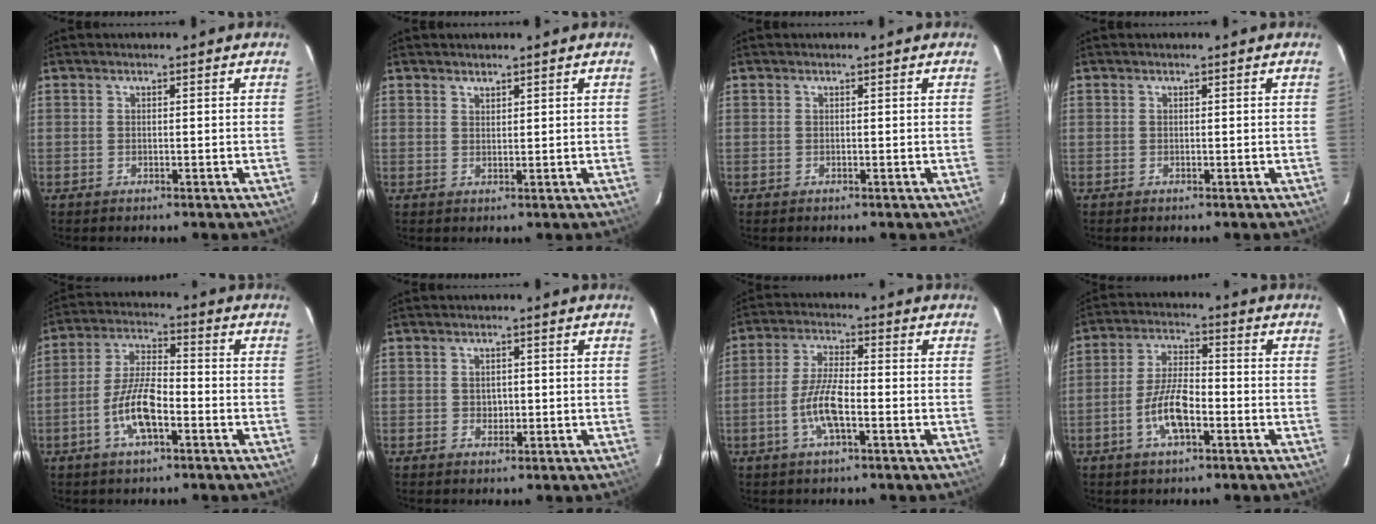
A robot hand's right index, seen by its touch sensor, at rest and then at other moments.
{"total": 1.2, "force": [1.1, 0.5, 0.2], "torque": [-0.003, 0.002, 0.020]}
{"total": 0.0}
{"total": 0.0}
{"total": 9.5, "force": [-4.0, 3.0, 8.0], "torque": [-0.166, 0.003, -0.073]}
{"total": 1.8, "force": [-0.2, 1.6, 0.7], "torque": [-0.009, 0.003, -0.002]}
{"total": 7.5, "force": [-2.7, 1.9, 6.8], "torque": [-0.141, 0.002, -0.055]}
{"total": 8.5, "force": [-3.5, 2.9, 7.2], "torque": [-0.149, 0.004, -0.064]}